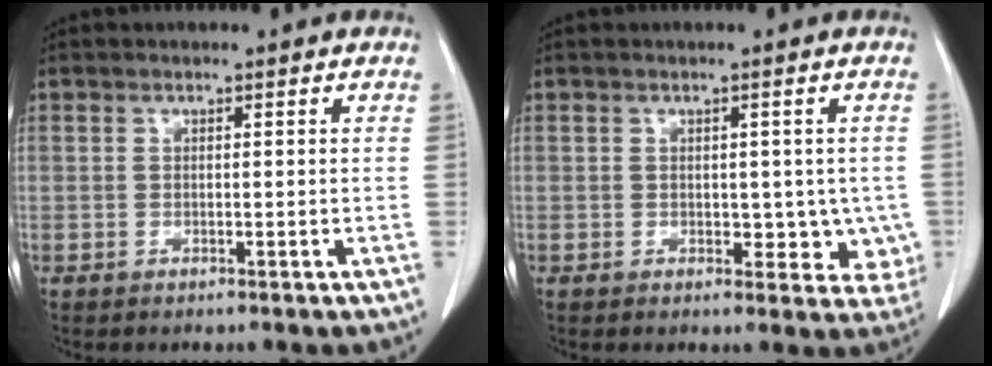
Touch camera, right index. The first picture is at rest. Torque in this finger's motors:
{"motor_torque": [0.12, 0.01, 0.11, -0.01]}